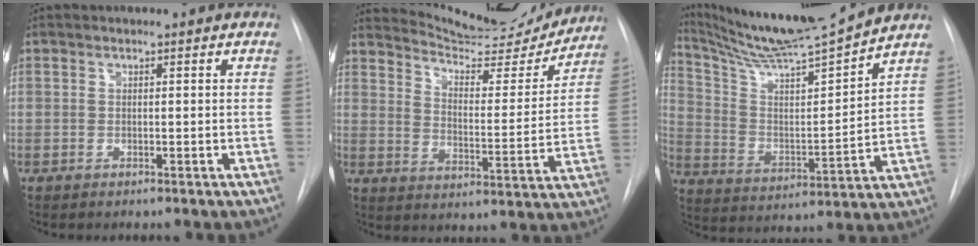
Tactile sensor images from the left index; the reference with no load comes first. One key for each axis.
{"total": 15.3, "fx": 14.9, "fy": 2.0, "fz": 3.2, "tx": -0.044, "ty": -0.046, "tz": 0.198}
{"total": 16.0, "fx": 14.7, "fy": -1.4, "fz": 6.3, "tx": -0.120, "ty": -0.024, "tz": 0.251}